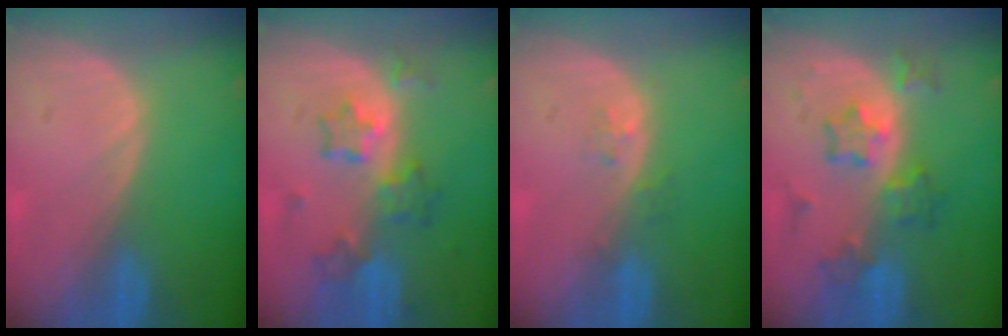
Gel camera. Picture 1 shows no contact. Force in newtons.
{"total": 7.0, "press": 6.2, "slide": 3.2}
{"total": 1.6, "press": 1.6, "slide": 0.1}
{"total": 6.4, "press": 6.4, "slide": 0.2}